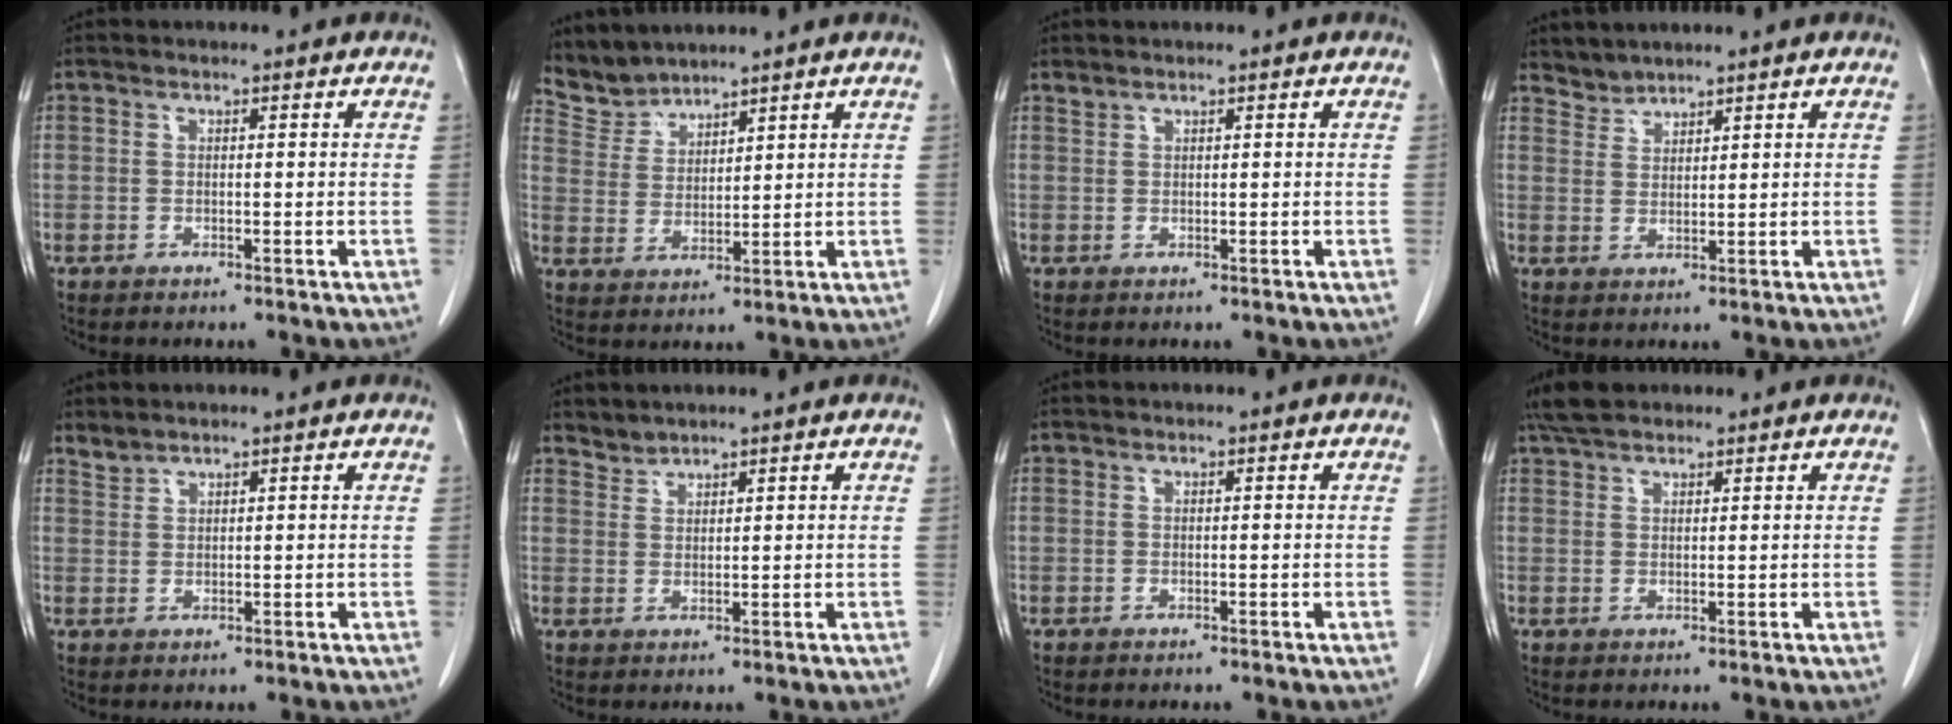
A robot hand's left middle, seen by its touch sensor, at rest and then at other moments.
{"total": 5.1, "force": [5.0, 0.9, -0.6], "torque": [0.005, 0.006, 0.113]}
{"total": 0.7, "force": [0.7, 0.0, 0.0], "torque": [-0.005, 0.003, 0.016]}
{"total": 2.5, "force": [2.3, 0.3, -0.7], "torque": [0.011, 0.006, 0.051]}
{"total": 1.5, "force": [1.5, 0.1, 0.0], "torque": [-0.003, 0.004, 0.035]}
{"total": 1.9, "force": [1.9, 0.2, -0.4], "torque": [0.007, 0.003, 0.038]}
{"total": 0.0}
{"total": 4.2, "force": [3.6, 1.6, 1.6], "torque": [-0.038, 0.016, 0.069]}